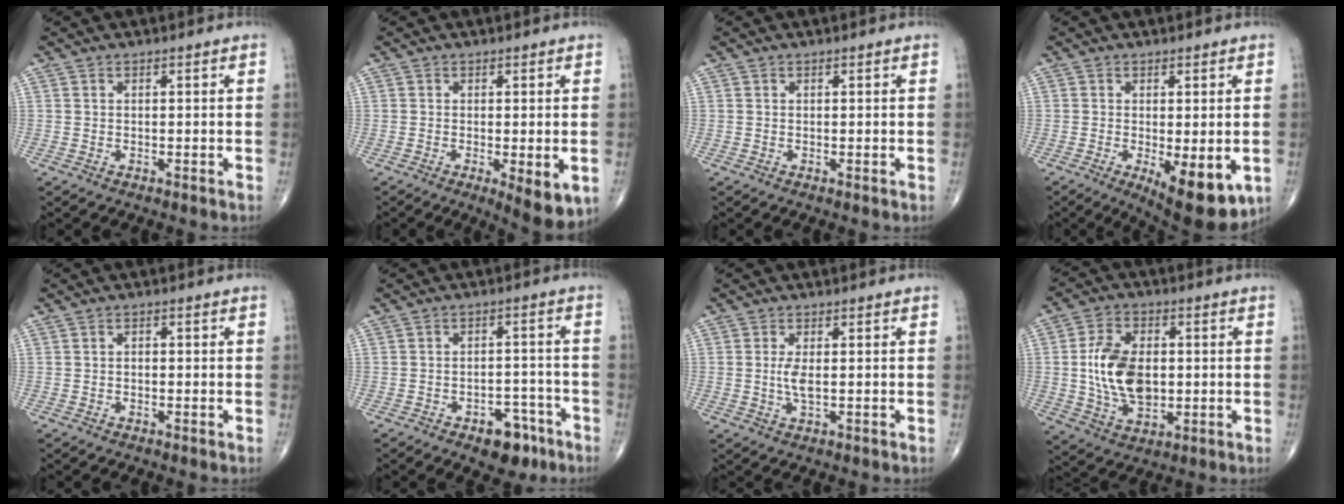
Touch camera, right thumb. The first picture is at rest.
{"total": 6.9, "force": [-2.0, 2.1, 6.2], "torque": [-0.087, -0.020, -0.026]}
{"total": 0.0}
{"total": 11.0, "force": [-3.3, 4.0, 9.7], "torque": [-0.127, -0.022, -0.037]}
{"total": 0.9, "force": [-0.1, 0.6, 0.6], "torque": [-0.005, 0.005, -0.005]}
{"total": 7.6, "force": [-4.5, 4.3, 4.3], "torque": [-0.030, 0.035, -0.059]}
{"total": 2.9, "force": [0.1, 0.9, 2.8], "torque": [-0.061, -0.008, 0.002]}
{"total": 12.9, "force": [0.2, 8.0, 10.1], "torque": [-0.172, -0.001, 0.010]}